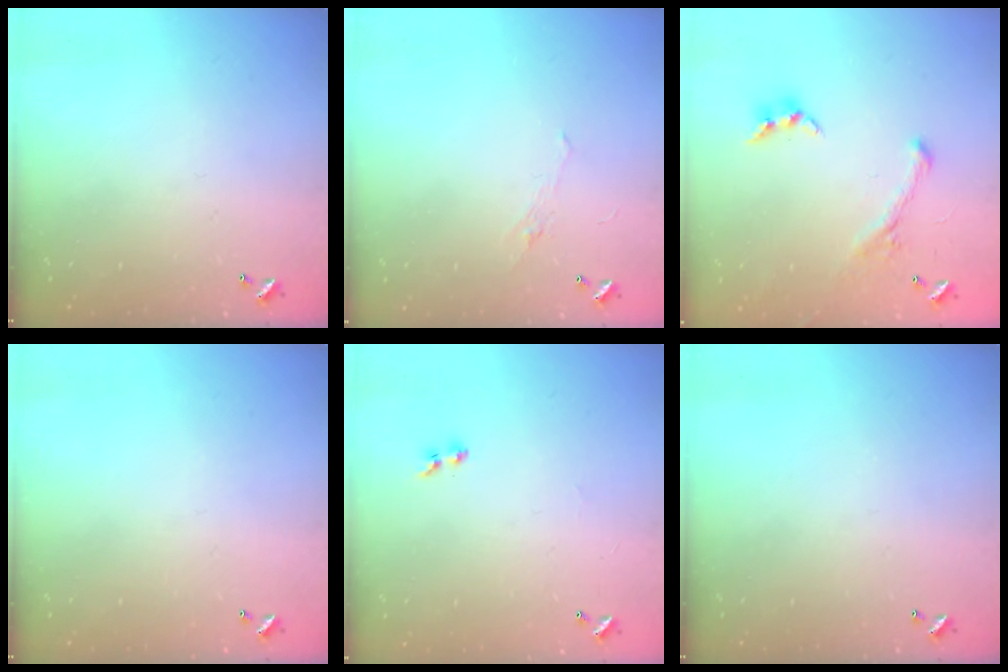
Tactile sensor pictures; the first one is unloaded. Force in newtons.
{"total": 0.9, "press": 0.5, "slide": 0.7}
{"total": 1.4, "press": 0.6, "slide": 1.2}
{"total": 0.0}
{"total": 1.3, "press": 1.1, "slide": 0.7}
{"total": 0.0}